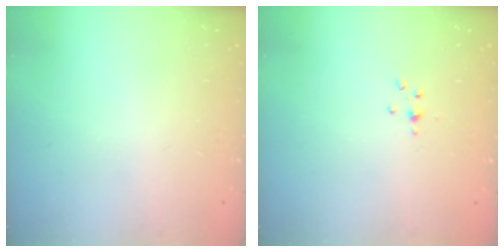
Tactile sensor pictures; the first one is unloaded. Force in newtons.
{"total": 2.9, "press": 2.9, "slide": 0.4}